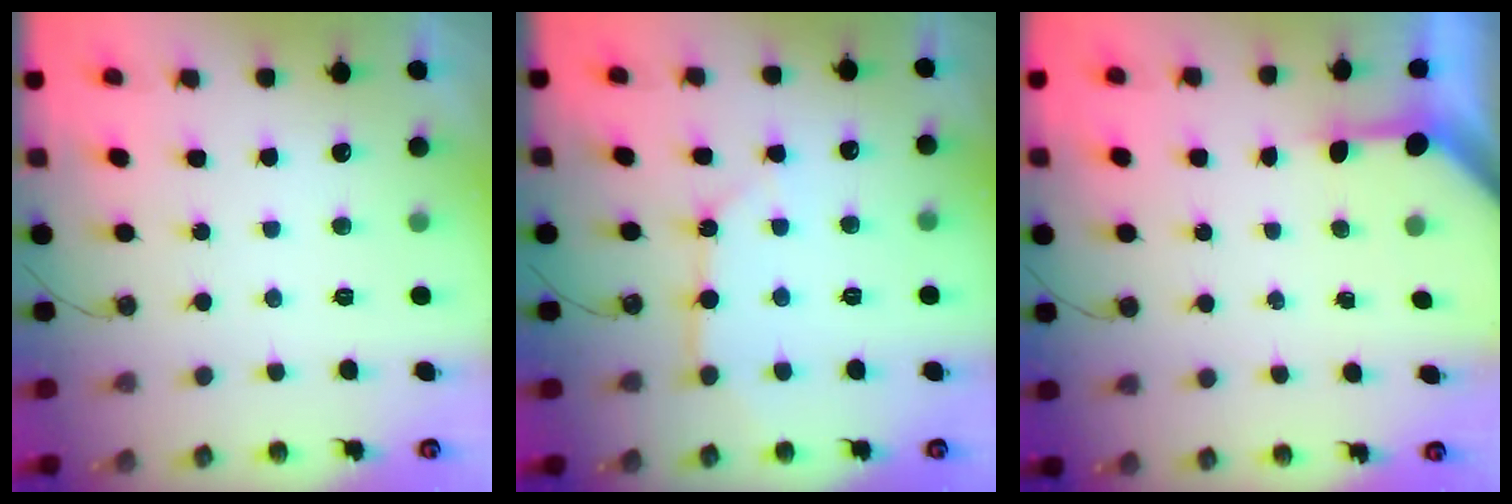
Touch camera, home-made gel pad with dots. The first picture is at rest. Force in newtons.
{"total": 6.3, "press": 6.3, "slide": 0.5}
{"total": 3.3, "press": 3.3, "slide": 0.3}